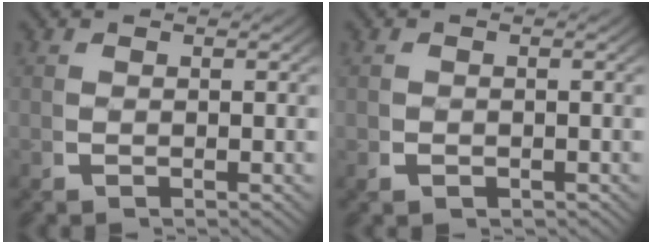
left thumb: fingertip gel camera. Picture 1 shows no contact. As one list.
[{"total": 0.9, "force": [-0.5, 0.6, 0.3], "torque": [-0.006, -0.006, -0.005]}]